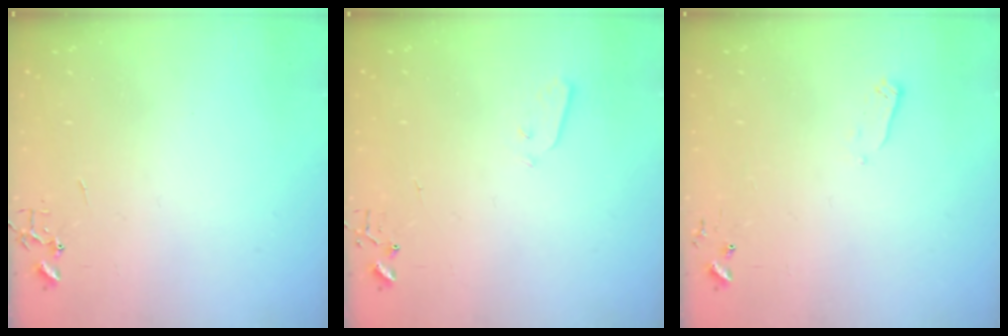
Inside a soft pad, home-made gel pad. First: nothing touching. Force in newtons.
{"total": 2.8, "press": 2.7, "slide": 0.4}
{"total": 2.4, "press": 2.4, "slide": 0.4}